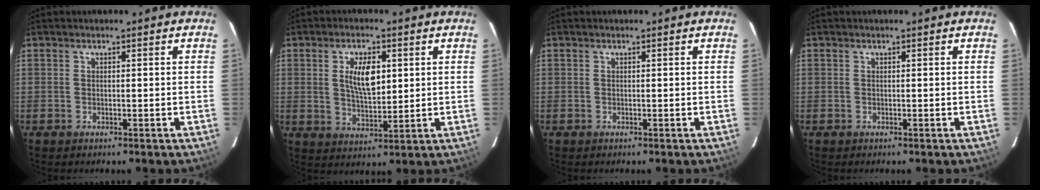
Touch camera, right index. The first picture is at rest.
{"total": 7.7, "force": [1.9, 3.6, 6.5], "torque": [-0.116, 0.002, 0.039]}
{"total": 0.0}
{"total": 0.0}